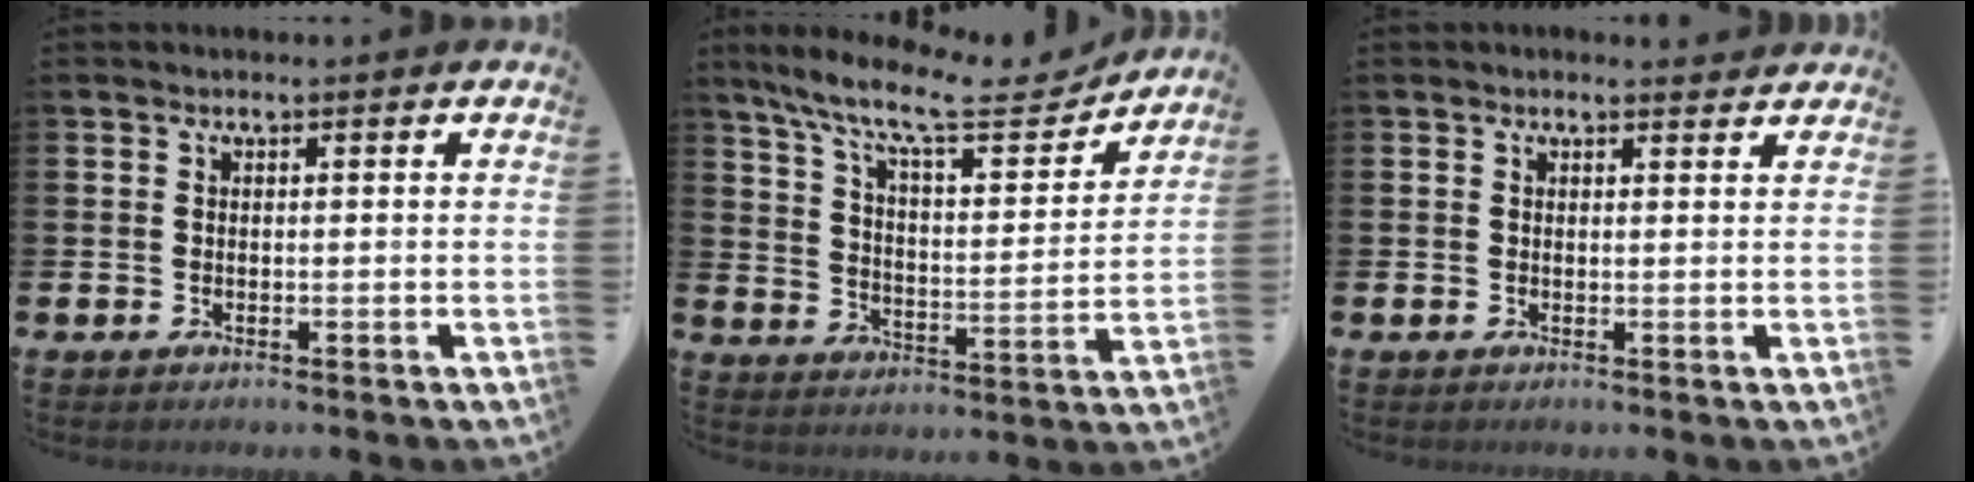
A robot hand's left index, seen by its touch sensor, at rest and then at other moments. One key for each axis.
{"total": 11.8, "fx": 10.1, "fy": 2.6, "fz": 5.6, "tx": -0.136, "ty": -0.060, "tz": 0.168}
{"total": 1.1, "fx": 1.1, "fy": 0.1, "fz": 0.2, "tx": 0.003, "ty": -0.003, "tz": 0.019}